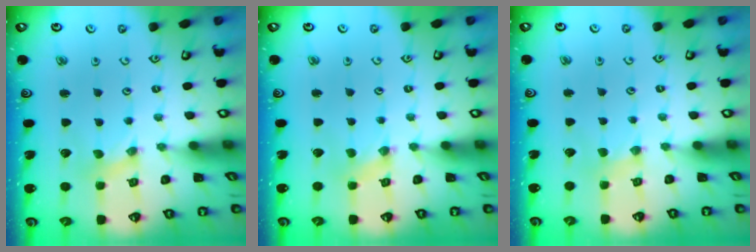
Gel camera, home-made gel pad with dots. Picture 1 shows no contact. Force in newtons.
{"total": 0.0}
{"total": 1.6, "press": 1.5, "slide": 0.4}